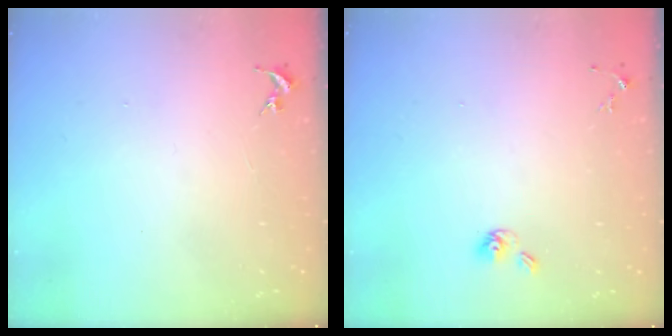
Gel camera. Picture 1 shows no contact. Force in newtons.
{"total": 5.6, "press": 5.1, "slide": 2.3}